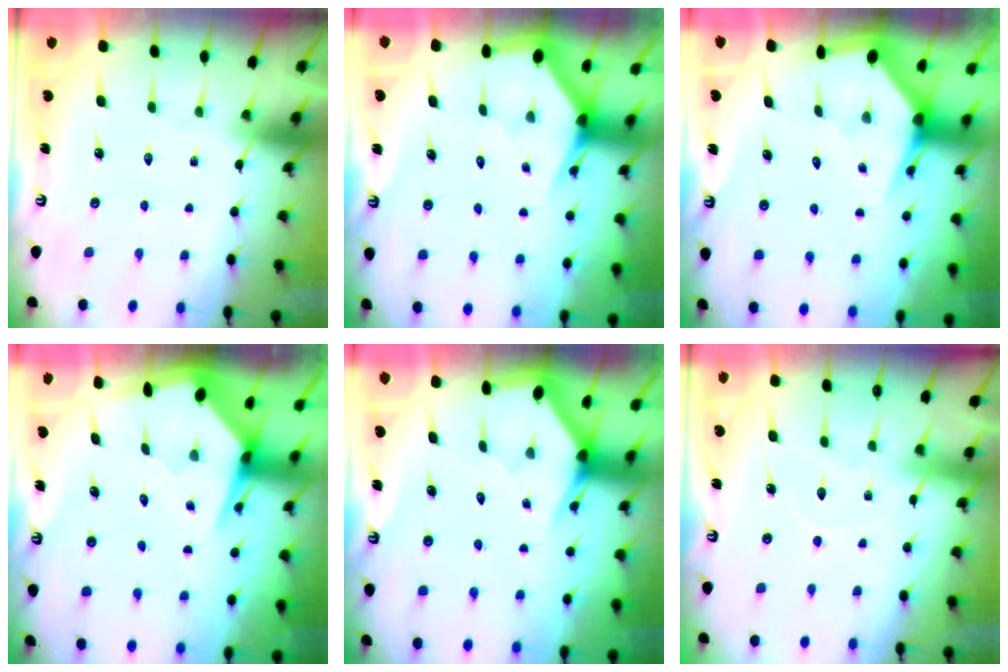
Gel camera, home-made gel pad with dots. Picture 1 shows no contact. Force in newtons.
{"total": 2.7, "press": 2.7, "slide": 0.0}
{"total": 3.4, "press": 3.3, "slide": 0.5}
{"total": 4.4, "press": 4.3, "slide": 0.7}
{"total": 3.0, "press": 3.0, "slide": 0.1}
{"total": 5.8, "press": 5.8, "slide": 0.5}